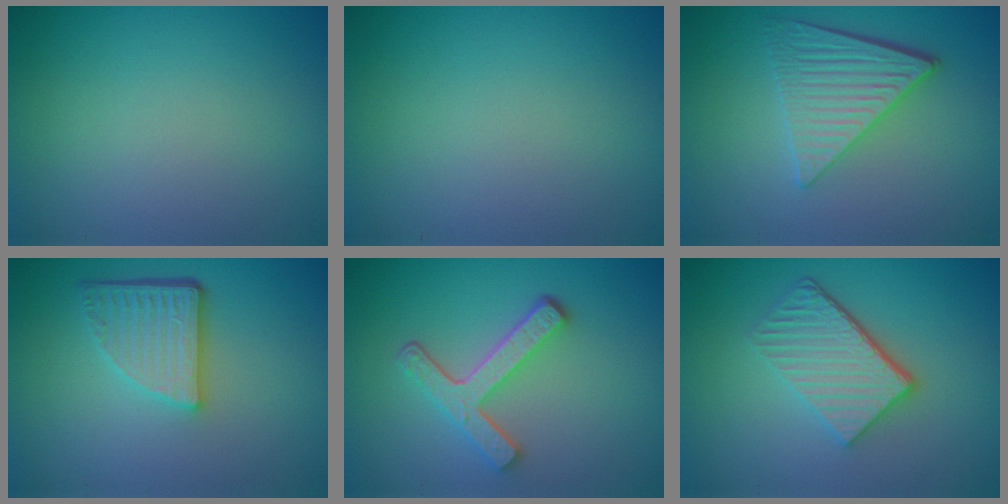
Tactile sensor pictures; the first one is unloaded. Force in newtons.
{"total": 0.0}
{"total": 4.5, "press": 3.7, "slide": 2.5}
{"total": 4.9, "press": 3.4, "slide": 3.5}
{"total": 4.3, "press": 3.3, "slide": 2.7}
{"total": 4.6, "press": 3.5, "slide": 2.9}